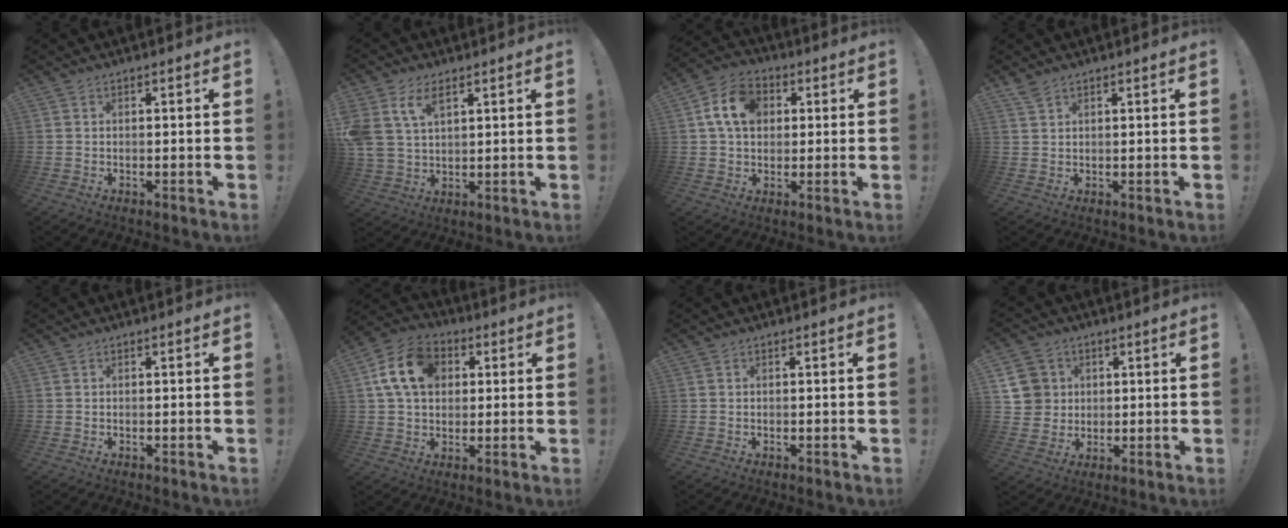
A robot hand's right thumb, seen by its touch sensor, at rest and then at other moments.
{"total": 8.3, "force": [4.7, 4.8, 4.8], "torque": [-0.102, -0.016, 0.091]}
{"total": 12.3, "force": [3.4, 9.3, 7.3], "torque": [-0.126, 0.009, 0.068]}
{"total": 2.5, "force": [2.2, 0.8, 1.0], "torque": [-0.014, -0.011, 0.040]}
{"total": 0.0}
{"total": 15.0, "force": [4.2, 11.4, 8.8], "torque": [-0.144, 0.004, 0.087]}
{"total": 0.0}
{"total": 9.9, "force": [2.8, 9.1, 2.6], "torque": [-0.039, -0.004, 0.063]}